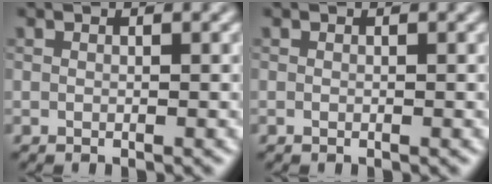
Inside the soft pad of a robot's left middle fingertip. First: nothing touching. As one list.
[{"total": 0.0}]